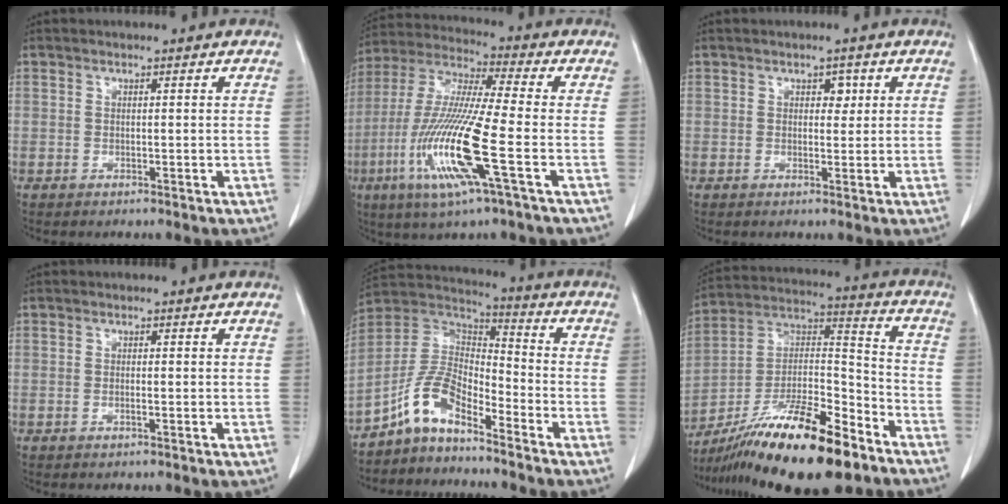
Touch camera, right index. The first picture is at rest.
{"total": 16.4, "force": [-5.4, 0.1, 15.5], "torque": [-0.325, -0.021, -0.109]}
{"total": 1.8, "force": [0.7, 1.2, 1.1], "torque": [-0.008, 0.002, 0.007]}
{"total": 0.5, "force": [-0.2, 0.0, 0.4], "torque": [-0.008, 0.000, -0.004]}
{"total": 8.7, "force": [-6.4, 3.1, 5.1], "torque": [-0.116, 0.028, -0.129]}
{"total": 22.3, "force": [-15.3, 4.7, 15.5], "torque": [-0.261, 0.004, -0.263]}